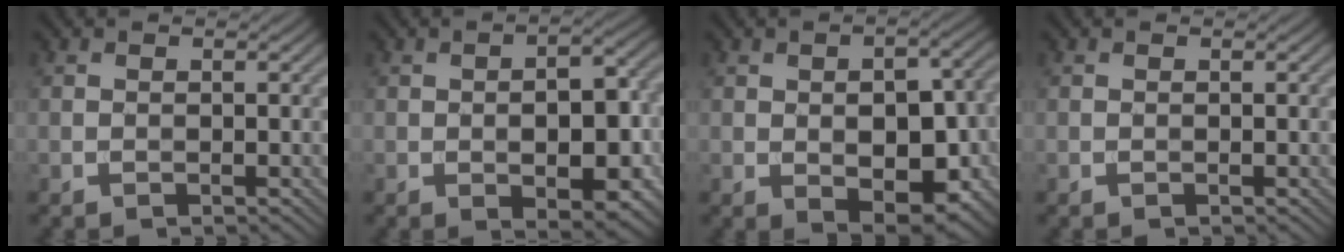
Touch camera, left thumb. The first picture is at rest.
{"total": 8.0, "force": [-2.0, 3.6, 6.8], "torque": [-0.093, 0.002, -0.027]}
{"total": 8.9, "force": [-1.9, 4.9, 7.2], "torque": [-0.103, -0.009, -0.022]}
{"total": 0.0}